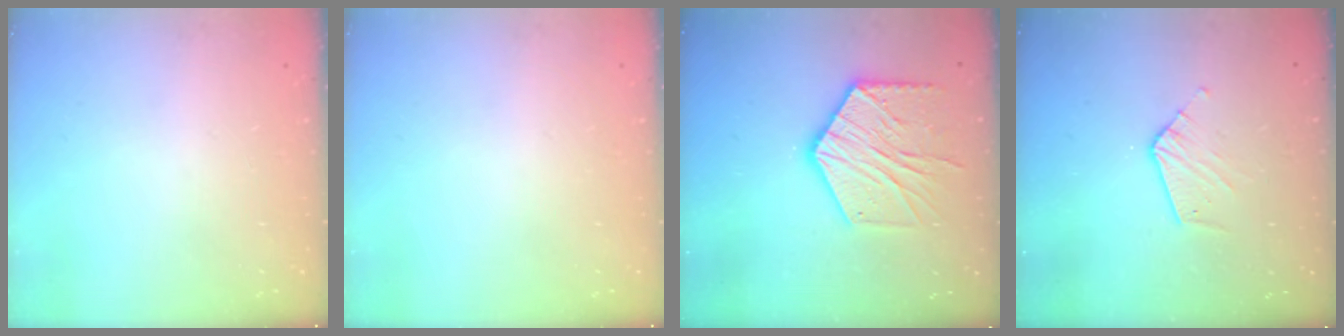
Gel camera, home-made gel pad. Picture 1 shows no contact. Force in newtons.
{"total": 0.0}
{"total": 17.6, "press": 17.6, "slide": 1.1}
{"total": 6.9, "press": 6.9, "slide": 0.1}